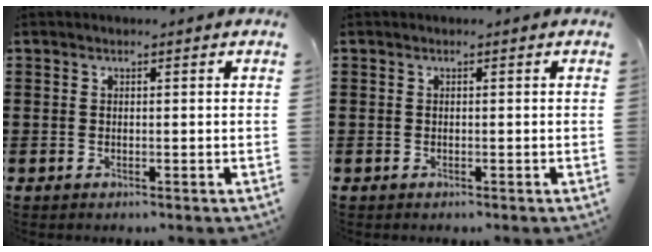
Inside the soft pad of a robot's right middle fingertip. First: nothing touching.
{"total": 0.0}